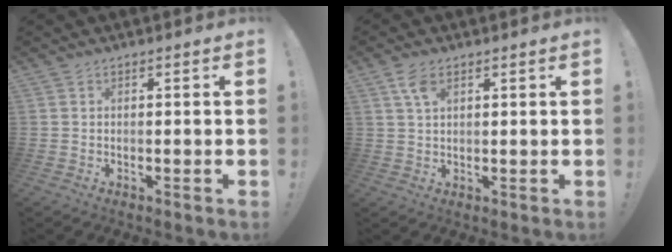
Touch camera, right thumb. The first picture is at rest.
{"total": 4.7, "force": [2.5, 2.3, 3.2], "torque": [-0.057, -0.006, 0.046]}